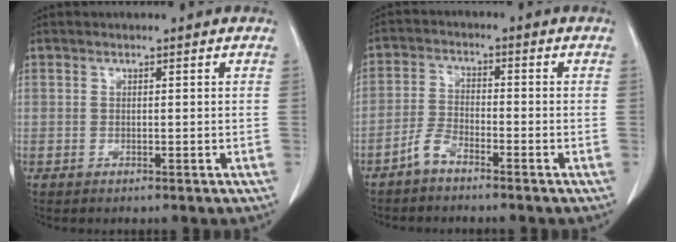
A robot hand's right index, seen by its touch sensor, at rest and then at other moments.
{"total": 3.6, "force": [-2.9, 1.1, 1.7], "torque": [-0.041, 0.003, -0.060]}